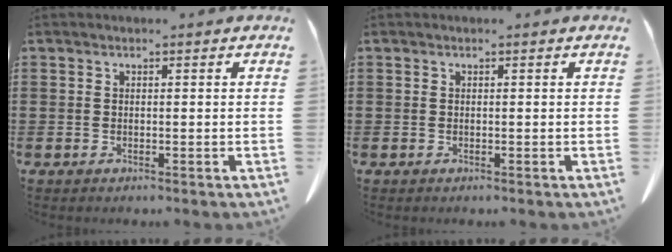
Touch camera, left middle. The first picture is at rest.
{"total": 0.0}